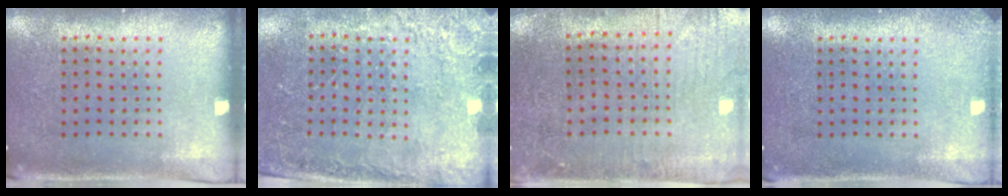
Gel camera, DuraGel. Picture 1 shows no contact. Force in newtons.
{"total": 2.5, "press": 2.4, "slide": 0.9}
{"total": 0.5, "press": 0.3, "slide": 0.5}
{"total": 1.2, "press": 1.2, "slide": 0.1}